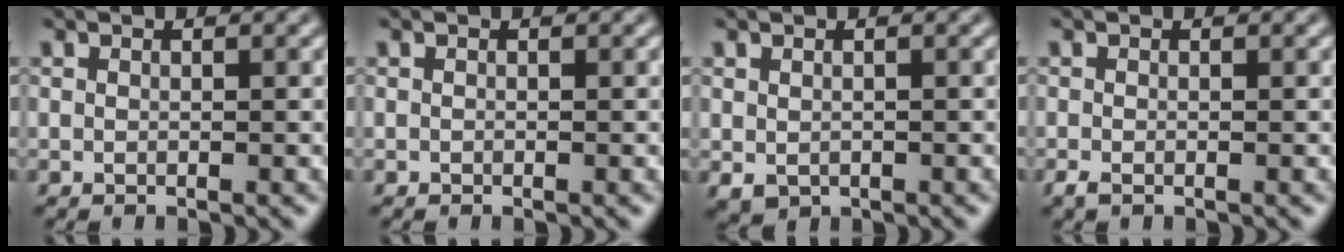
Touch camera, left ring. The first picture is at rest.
{"total": 0.0}
{"total": 1.1, "force": [-0.2, 0.9, 0.5], "torque": [-0.011, -0.008, 0.002]}
{"total": 1.0, "force": [-0.6, 0.4, 0.6], "torque": [-0.015, -0.004, -0.012]}